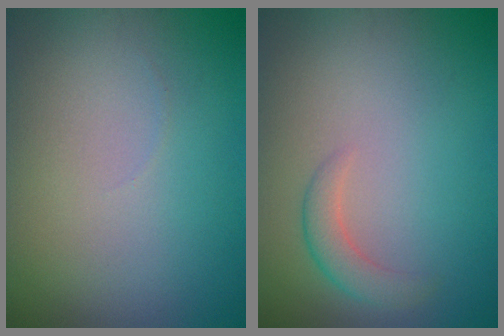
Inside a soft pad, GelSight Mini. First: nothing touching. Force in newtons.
{"total": 2.0, "press": 2.0, "slide": 0.2}